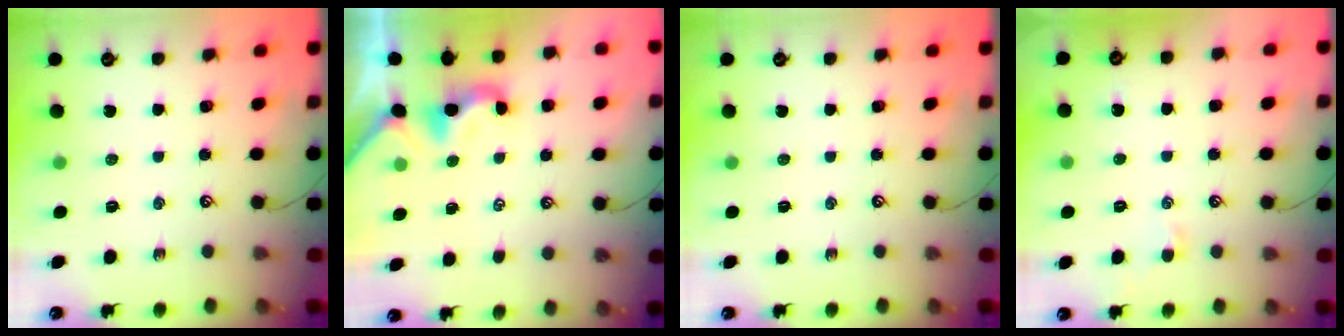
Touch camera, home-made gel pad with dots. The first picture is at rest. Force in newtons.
{"total": 2.0, "press": 1.9, "slide": 0.5}
{"total": 0.0}
{"total": 0.5, "press": 0.3, "slide": 0.4}